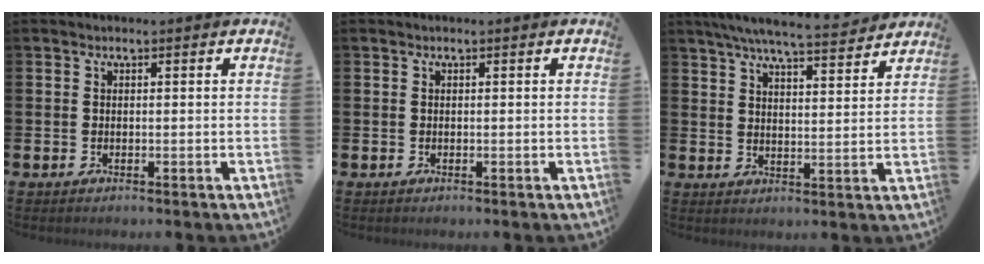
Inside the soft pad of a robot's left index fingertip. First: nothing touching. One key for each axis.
{"total": 0.0}
{"total": 7.1, "fx": 6.6, "fy": 0.6, "fz": 2.5, "tx": -0.055, "ty": -0.038, "tz": 0.115}